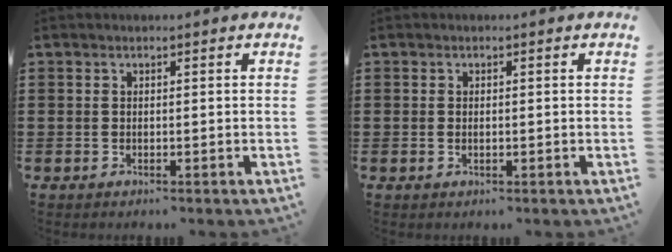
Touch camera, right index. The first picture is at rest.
{"total": 0.8, "force": [0.0, 0.4, 0.7], "torque": [-0.014, 0.002, 0.000]}